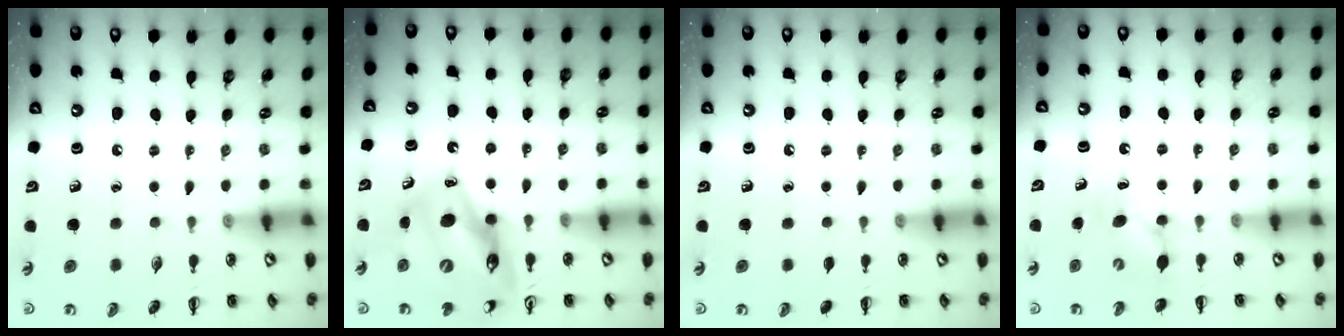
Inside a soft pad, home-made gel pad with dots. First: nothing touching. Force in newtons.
{"total": 13.8, "press": 13.1, "slide": 4.2}
{"total": 0.0}
{"total": 5.6, "press": 5.6, "slide": 1.0}